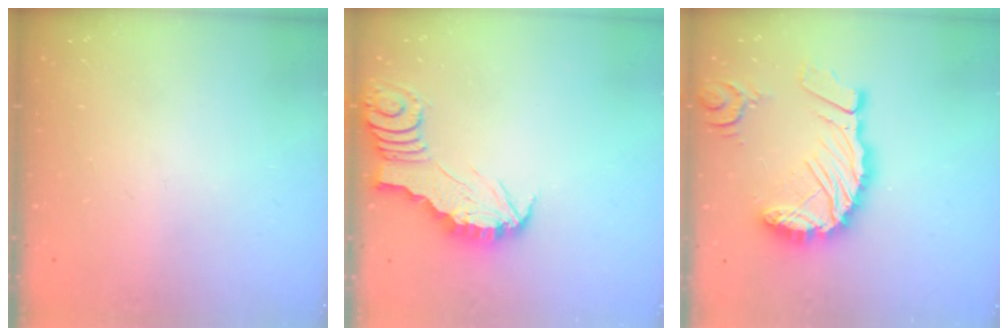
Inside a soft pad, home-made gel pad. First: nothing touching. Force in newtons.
{"total": 2.9, "press": 2.9, "slide": 0.3}
{"total": 14.7, "press": 14.6, "slide": 1.8}